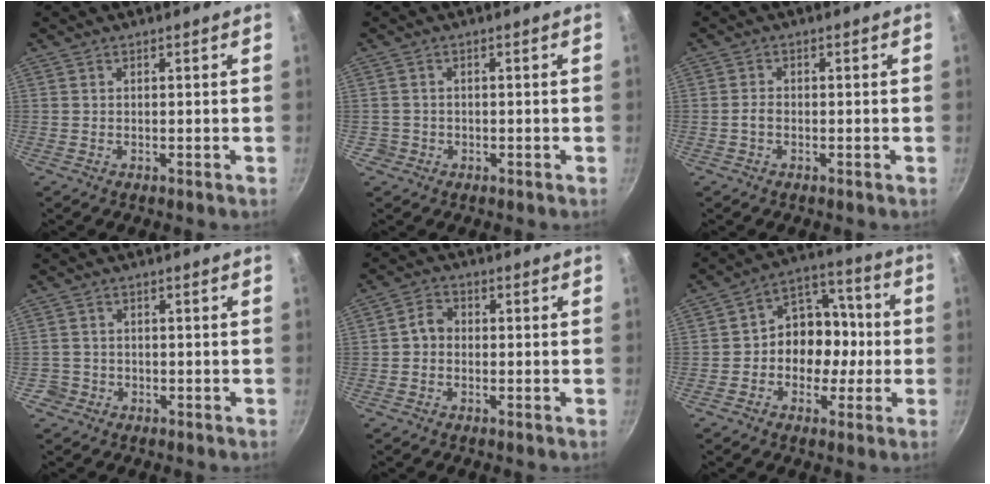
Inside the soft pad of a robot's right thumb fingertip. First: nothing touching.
{"total": 1.9, "force": [-0.7, 1.8, 0.2], "torque": [0.006, 0.015, -0.005]}
{"total": 1.4, "force": [-0.5, 0.9, 1.0], "torque": [-0.018, 0.010, -0.011]}
{"total": 2.5, "force": [-1.0, 2.2, 0.2], "torque": [0.009, 0.024, -0.012]}
{"total": 3.4, "force": [-0.4, 2.9, 1.8], "torque": [-0.022, 0.015, -0.017]}
{"total": 12.2, "force": [-1.8, 9.7, 7.1], "torque": [-0.044, 0.045, -0.042]}